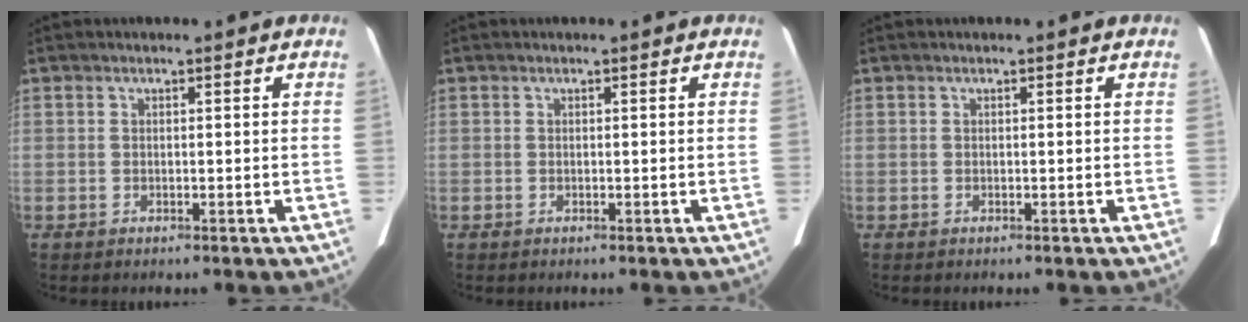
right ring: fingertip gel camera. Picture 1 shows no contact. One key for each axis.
{"total": 0.0}
{"total": 0.0}